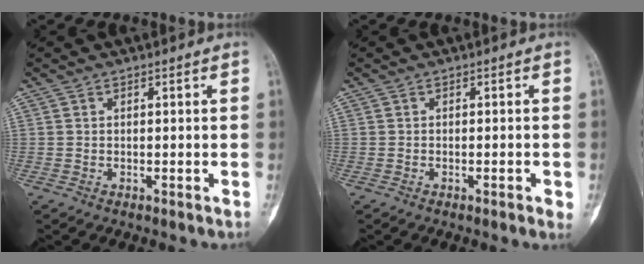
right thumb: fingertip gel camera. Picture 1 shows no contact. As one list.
[{"total": 1.7, "force": [-0.6, 0.4, 1.5], "torque": [-0.022, -0.002, -0.007]}]